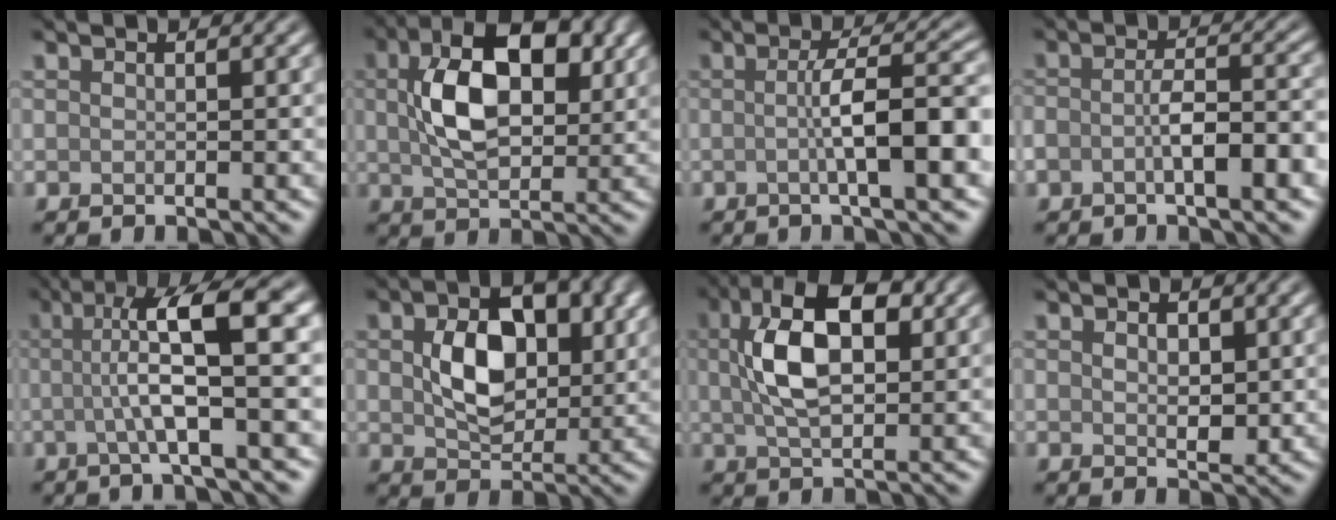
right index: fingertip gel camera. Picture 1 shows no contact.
{"total": 9.2, "force": [2.0, 5.3, 7.2], "torque": [-0.135, 0.010, 0.035]}
{"total": 6.4, "force": [-0.5, 1.2, 6.3], "torque": [-0.095, 0.010, -0.012]}
{"total": 4.6, "force": [-1.6, 1.7, 4.0], "torque": [-0.070, 0.008, -0.033]}
{"total": 7.5, "force": [0.6, 1.3, 7.4], "torque": [-0.117, 0.016, 0.004]}
{"total": 7.2, "force": [1.2, 4.7, 5.3], "torque": [-0.096, -0.002, 0.022]}
{"total": 8.4, "force": [2.0, 4.4, 6.9], "torque": [-0.131, 0.014, 0.030]}
{"total": 2.2, "force": [0.6, 1.3, 1.6], "torque": [-0.025, -0.004, 0.013]}